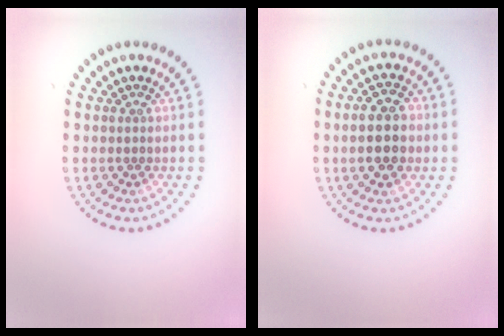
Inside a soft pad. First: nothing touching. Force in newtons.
{"total": 3.9, "press": 3.8, "slide": 0.4}